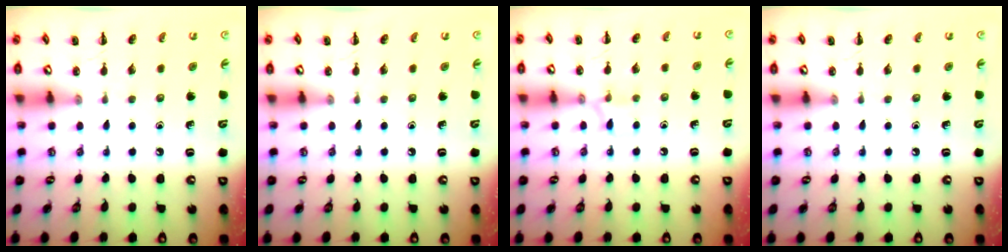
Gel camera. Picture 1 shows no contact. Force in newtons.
{"total": 0.0}
{"total": 6.0, "press": 5.9, "slide": 1.1}
{"total": 0.0}